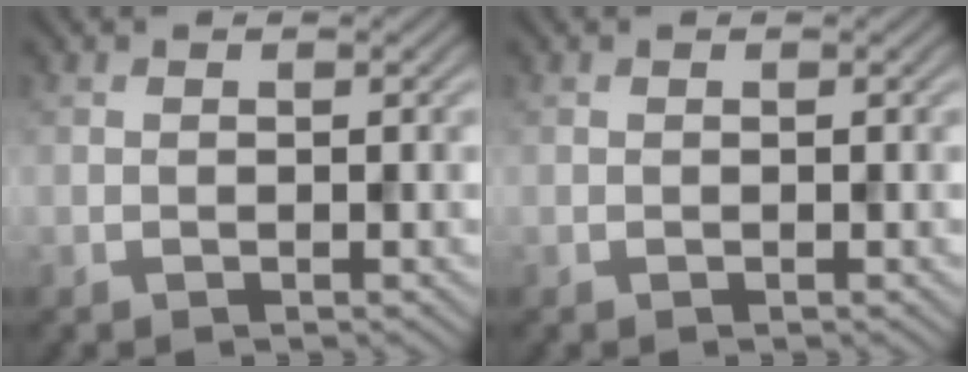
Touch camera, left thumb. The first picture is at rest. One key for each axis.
{"total": 0.0}